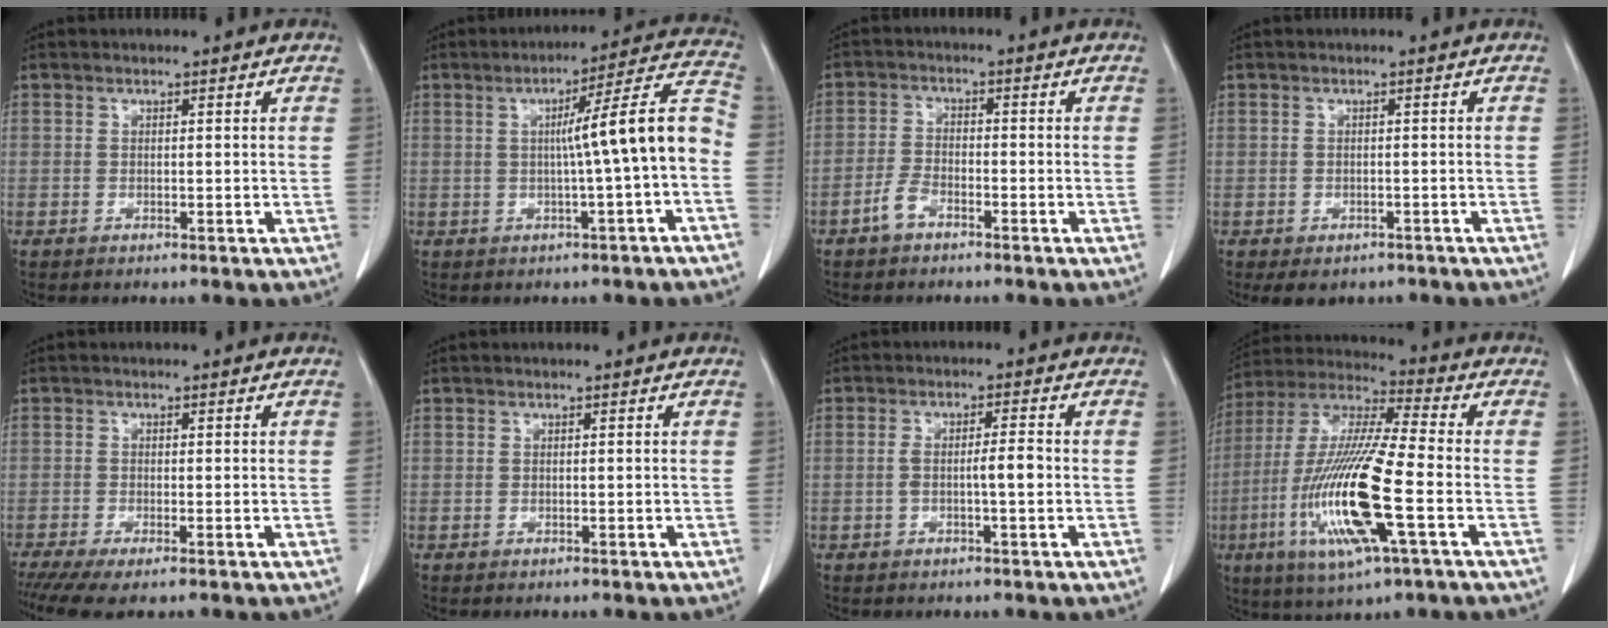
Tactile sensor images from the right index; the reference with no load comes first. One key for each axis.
{"total": 10.7, "fx": -1.0, "fy": -0.9, "fz": 10.6, "tx": -0.146, "ty": 0.026, "tz": -0.017}
{"total": 3.3, "fx": -2.3, "fy": 1.4, "fz": 1.9, "tx": -0.042, "ty": 0.005, "tz": -0.045}
{"total": 4.9, "fx": -3.5, "fy": 3.1, "fz": 1.3, "tx": -0.005, "ty": 0.003, "tz": -0.044}
{"total": 4.8, "fx": -3.4, "fy": 0.6, "fz": 3.2, "tx": -0.053, "ty": -0.012, "tz": -0.059}
{"total": 0.0}
{"total": 3.4, "fx": -0.6, "fy": 0.3, "fz": 3.4, "tx": -0.061, "ty": 0.009, "tz": -0.008}
{"total": 18.7, "fx": -5.0, "fy": 1.6, "fz": 17.9, "tx": -0.379, "ty": -0.019, "tz": -0.094}